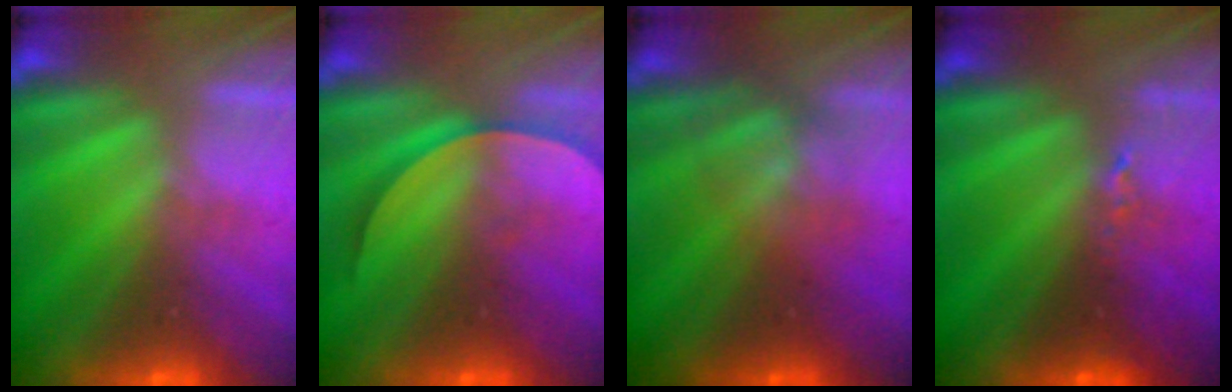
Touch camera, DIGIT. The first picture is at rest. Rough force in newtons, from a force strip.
{"total": 2.7}
{"total": 1.9}
{"total": 2.4}